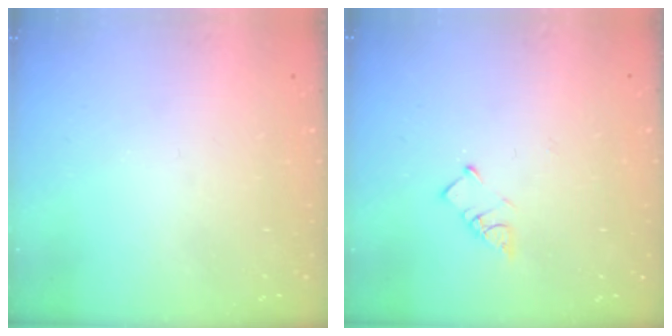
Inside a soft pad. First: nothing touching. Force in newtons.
{"total": 3.2, "press": 3.2, "slide": 0.6}